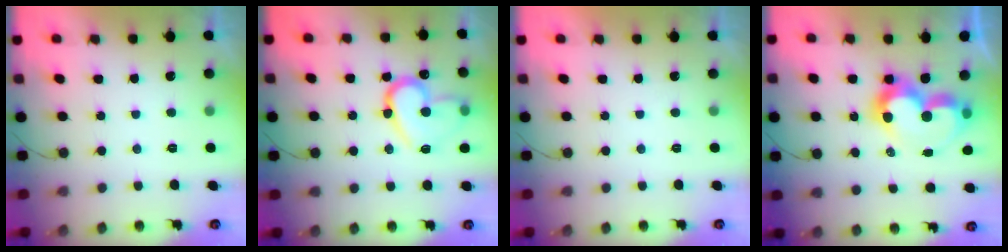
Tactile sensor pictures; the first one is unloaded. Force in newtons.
{"total": 15.0, "press": 14.9, "slide": 1.4}
{"total": 1.7, "press": 1.7, "slide": 0.0}
{"total": 11.3, "press": 11.3, "slide": 1.0}